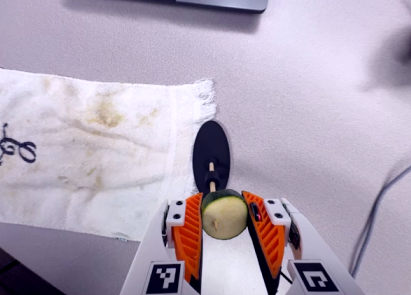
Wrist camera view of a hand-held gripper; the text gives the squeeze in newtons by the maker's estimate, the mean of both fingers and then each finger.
{"total": 11.2, "left": 11.4, "right": 11.0}